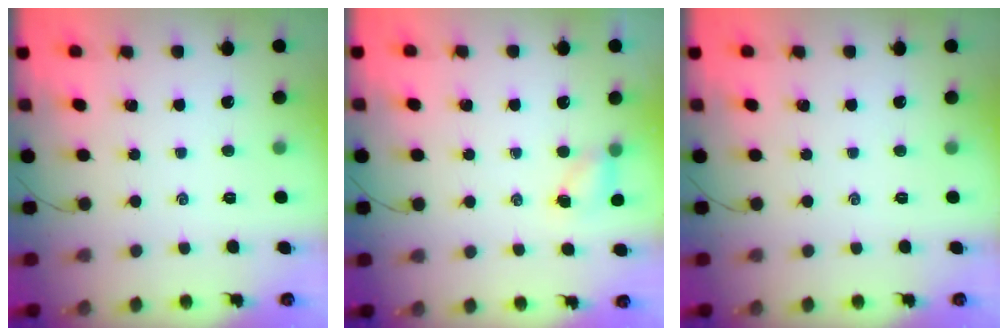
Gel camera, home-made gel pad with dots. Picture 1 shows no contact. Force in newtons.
{"total": 5.0, "press": 4.9, "slide": 1.1}
{"total": 0.0}